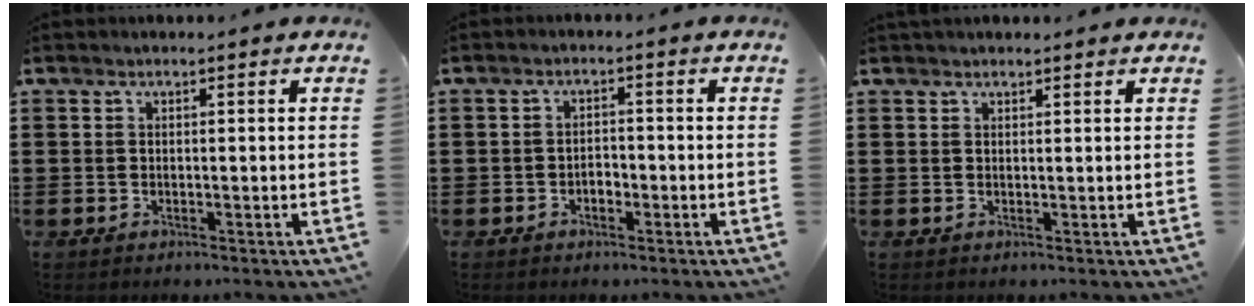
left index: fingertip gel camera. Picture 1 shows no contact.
{"total": 1.9, "force": [-0.9, 1.1, 1.3], "torque": [-0.028, 0.003, -0.019]}
{"total": 0.9, "force": [0.9, 0.2, 0.2], "torque": [-0.006, 0.000, 0.017]}